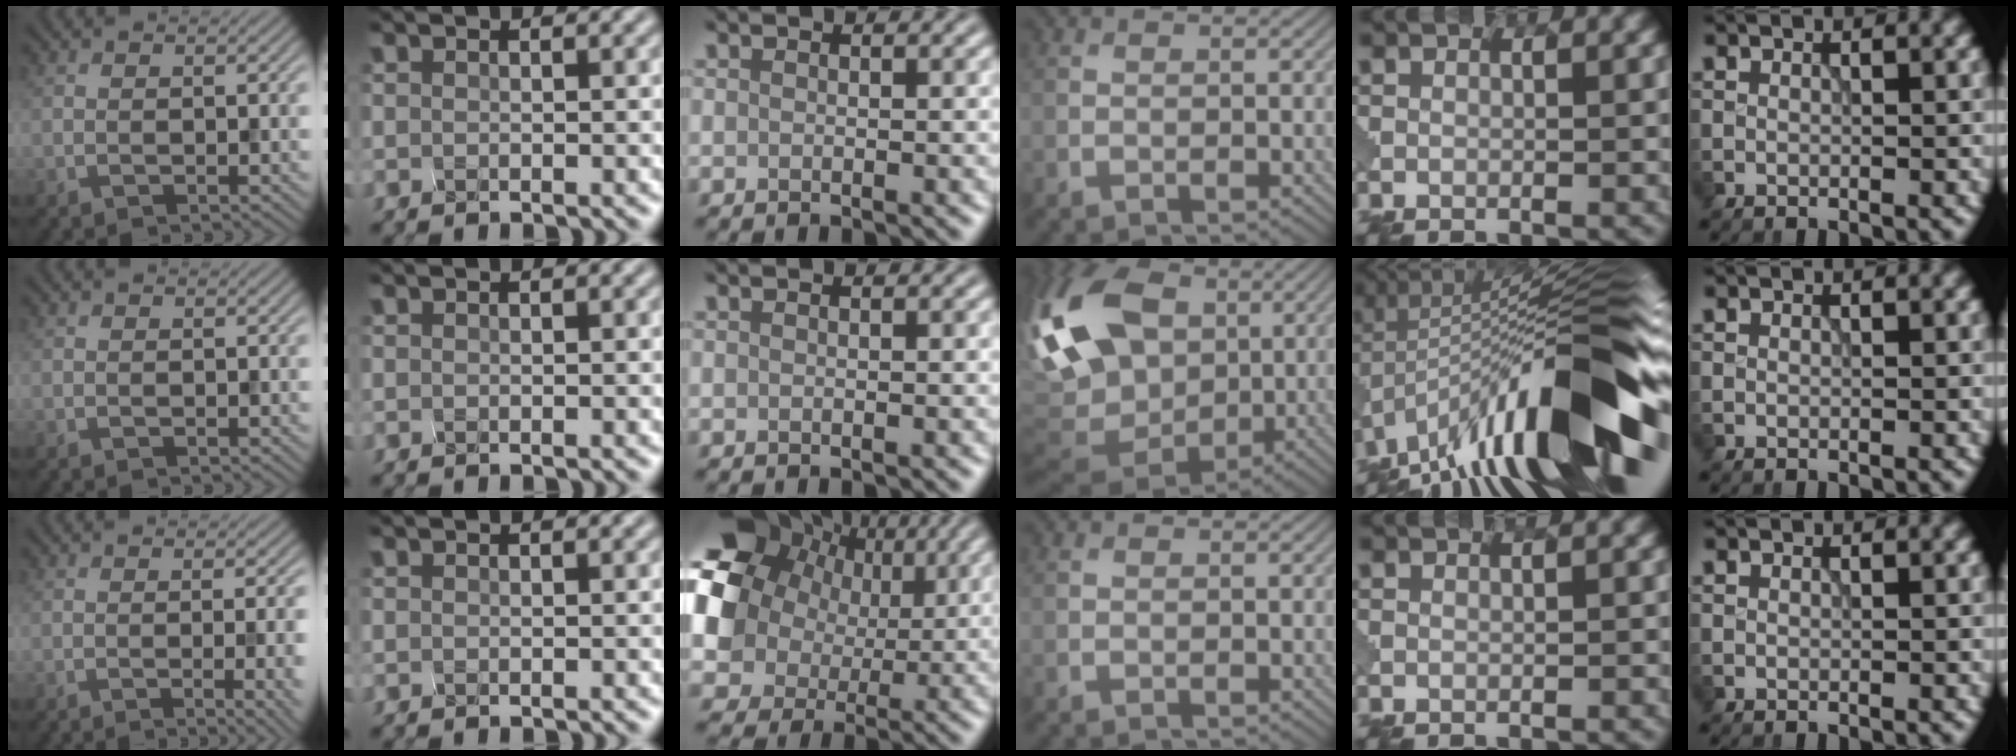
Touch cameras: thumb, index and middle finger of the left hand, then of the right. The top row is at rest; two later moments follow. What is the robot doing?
{"motion": "squeeze", "object": "hand grip exerciser"}